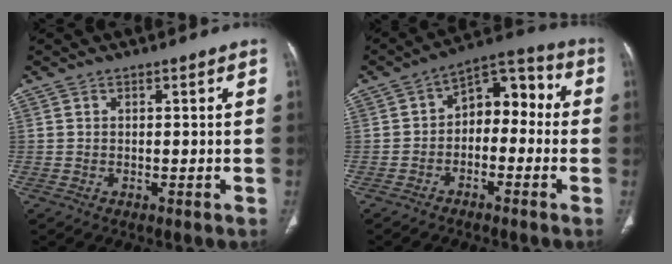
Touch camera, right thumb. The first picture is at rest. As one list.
[{"total": 9.5, "force": [-1.3, 6.4, 6.8], "torque": [-0.056, 0.048, -0.037]}]